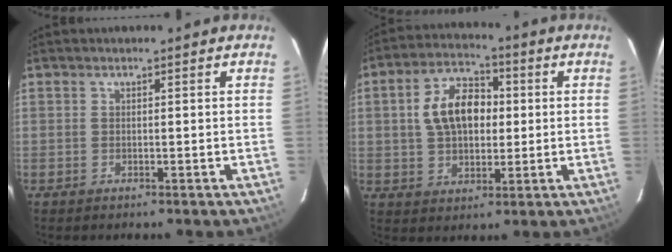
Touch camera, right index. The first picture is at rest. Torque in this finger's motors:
{"motor_torque": [0.39, -0.02, 0.39, 0.10]}